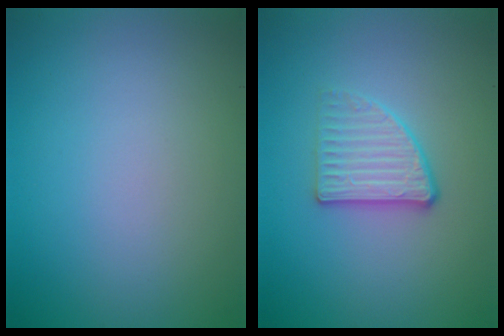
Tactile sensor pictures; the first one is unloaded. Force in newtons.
{"total": 2.8, "press": 2.5, "slide": 1.2}